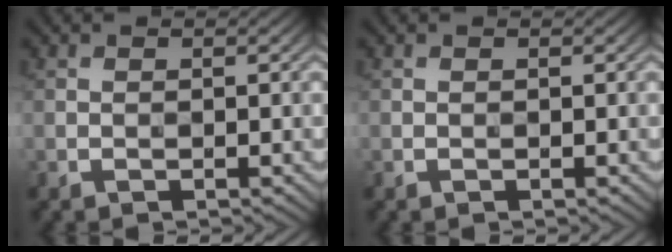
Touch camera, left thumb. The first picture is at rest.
{"total": 0.0}